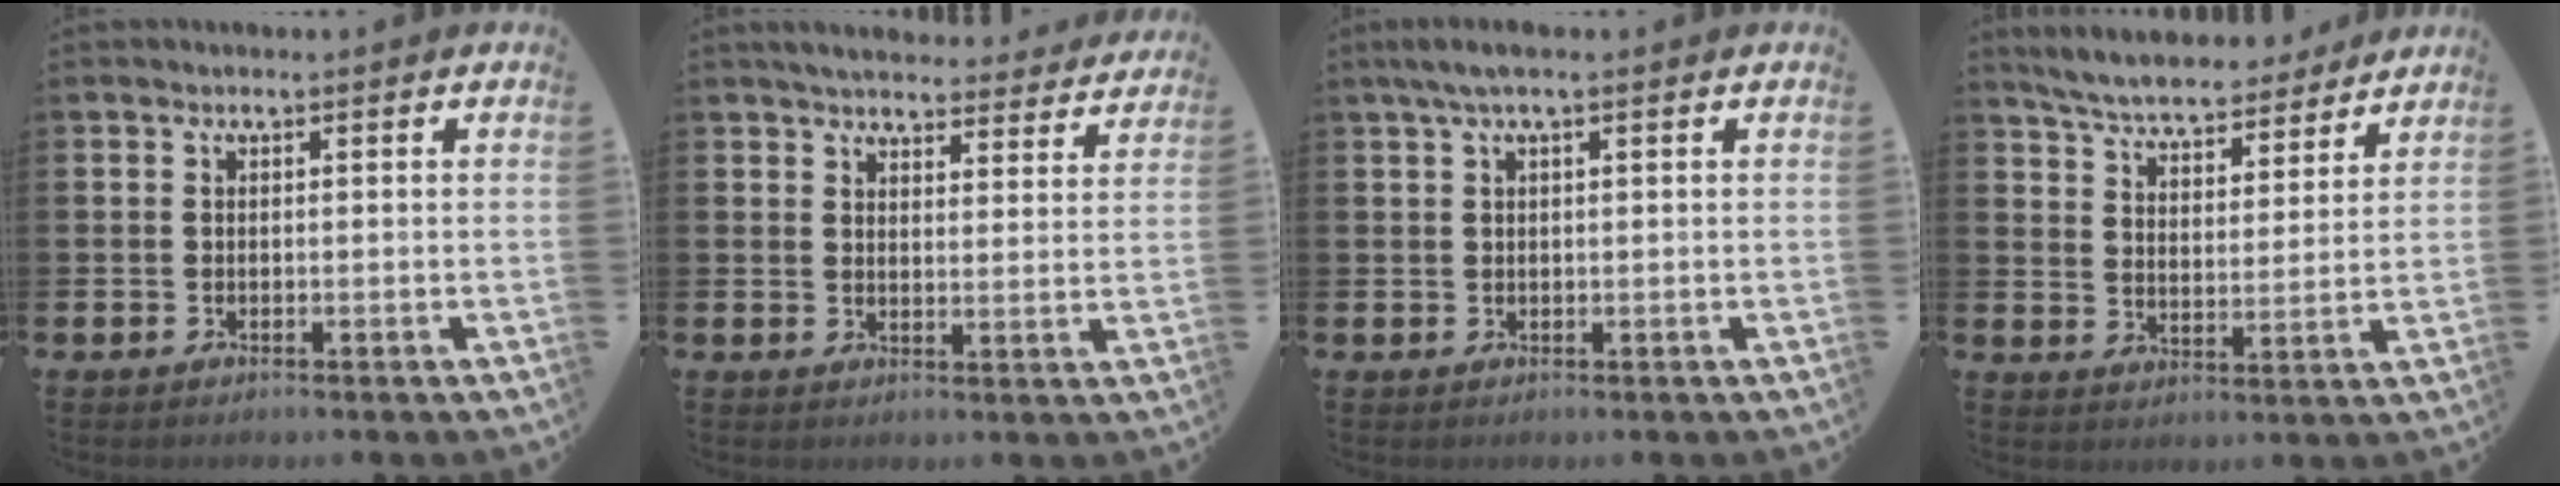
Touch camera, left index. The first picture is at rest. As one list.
[{"total": 4.7, "force": [4.6, 0.8, 0.7], "torque": [-0.024, -0.033, 0.081]}, {"total": 2.2, "force": [1.3, 0.3, 1.8], "torque": [-0.041, 0.006, 0.024]}, {"total": 6.1, "force": [5.9, 1.2, 1.2], "torque": [-0.047, -0.042, 0.100]}]